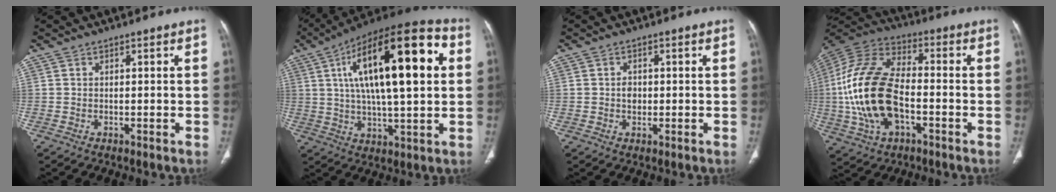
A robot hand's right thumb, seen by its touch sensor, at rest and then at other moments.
{"total": 26.4, "force": [6.2, 9.0, 24.0], "torque": [-0.385, 0.021, 0.088]}
{"total": 2.3, "force": [0.0, 1.8, 1.4], "torque": [-0.014, 0.003, 0.000]}
{"total": 21.2, "force": [-3.3, 11.8, 17.2], "torque": [-0.363, 0.020, -0.061]}